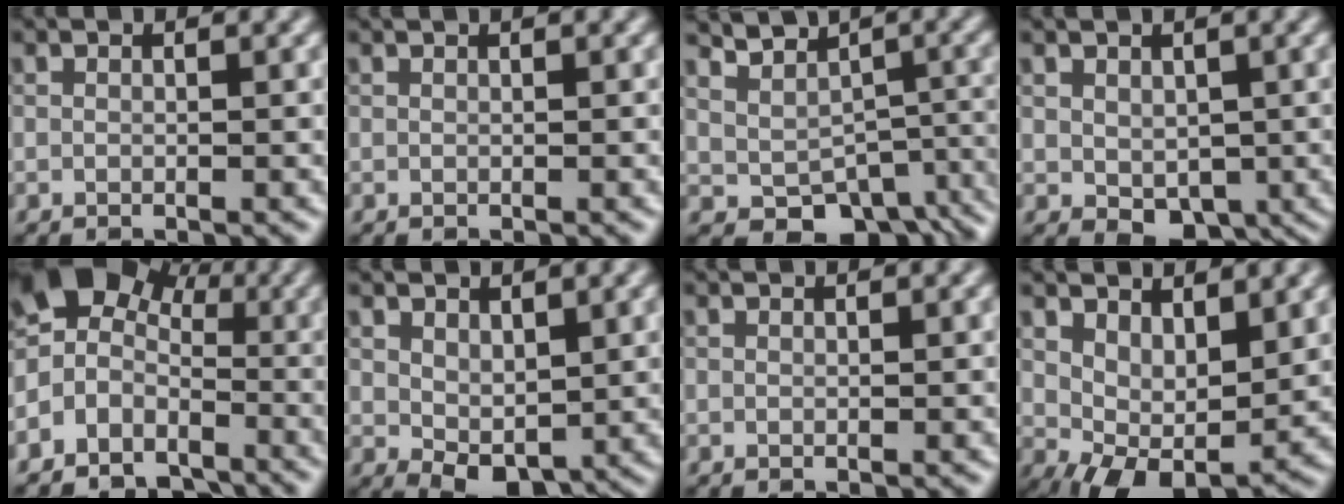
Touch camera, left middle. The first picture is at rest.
{"total": 0.7, "force": [0.5, 0.2, 0.5], "torque": [-0.004, 0.001, 0.002]}
{"total": 5.3, "force": [-0.3, 4.2, 3.2], "torque": [-0.028, -0.020, 0.008]}
{"total": 2.9, "force": [0.3, 2.2, 1.8], "torque": [-0.030, -0.010, 0.013]}
{"total": 6.5, "force": [-1.9, 5.6, 2.9], "torque": [-0.043, -0.001, -0.052]}
{"total": 3.3, "force": [0.9, 2.0, 2.5], "torque": [-0.048, -0.008, 0.022]}
{"total": 0.7, "force": [0.6, 0.1, 0.3], "torque": [-0.002, -0.002, 0.004]}
{"total": 6.2, "force": [1.8, 3.4, 4.8], "torque": [-0.062, -0.012, 0.043]}